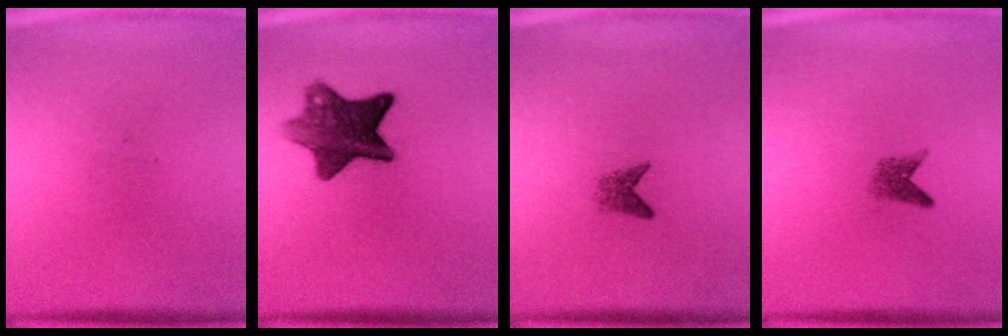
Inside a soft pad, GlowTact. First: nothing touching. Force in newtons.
{"total": 9.1}
{"total": 1.6}
{"total": 1.9}